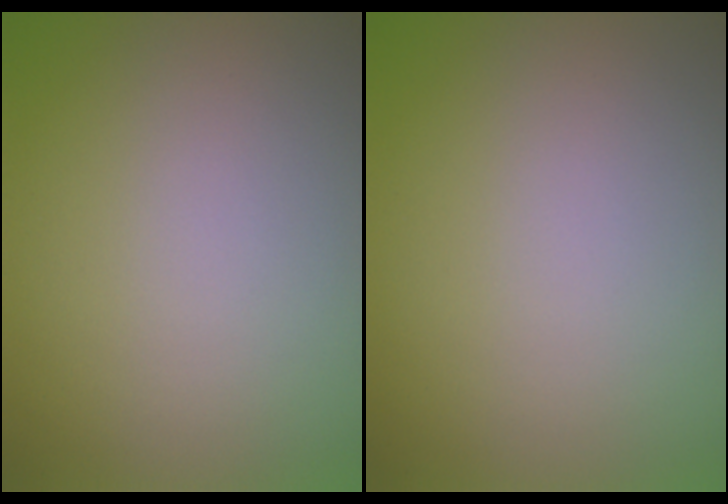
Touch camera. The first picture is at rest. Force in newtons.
{"total": 0.0}